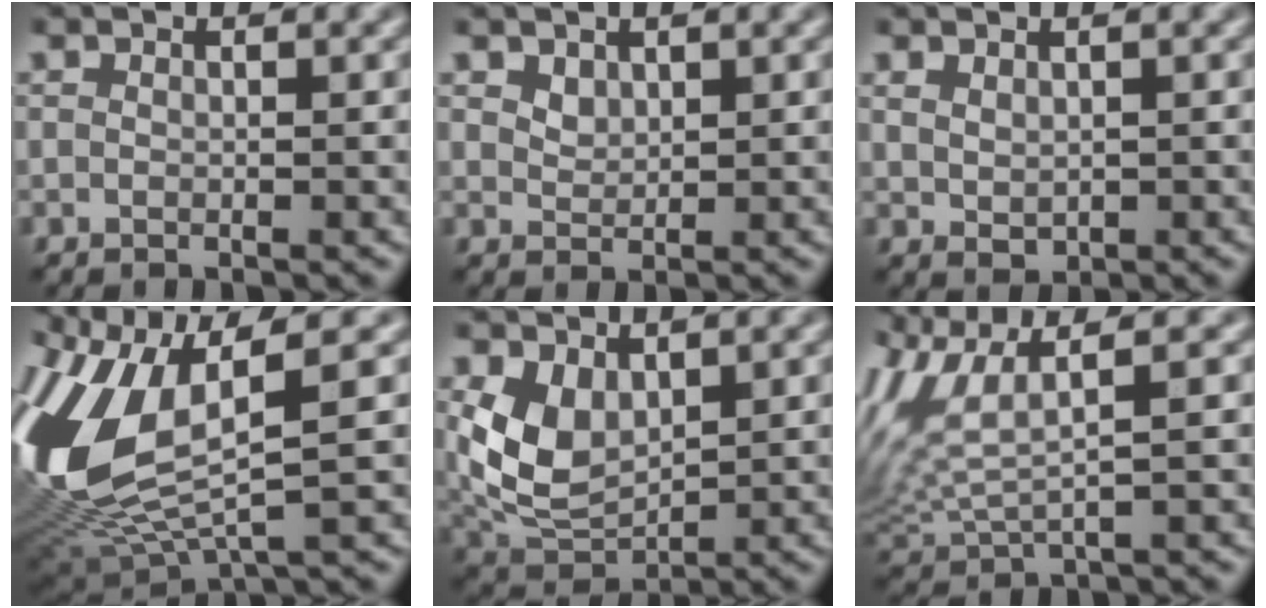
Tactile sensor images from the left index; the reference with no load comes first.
{"total": 0.8, "force": [0.5, 0.6, 0.2], "torque": [-0.009, -0.004, 0.020]}
{"total": 0.7, "force": [0.3, 0.5, 0.4], "torque": [-0.012, 0.000, 0.018]}
{"total": 12.3, "force": [0.9, 5.3, 11.1], "torque": [-0.264, -0.010, 0.033]}
{"total": 4.3, "force": [0.6, 2.8, 3.1], "torque": [-0.073, -0.006, 0.026]}
{"total": 6.6, "force": [1.7, 2.7, 5.8], "torque": [-0.151, 0.009, 0.042]}